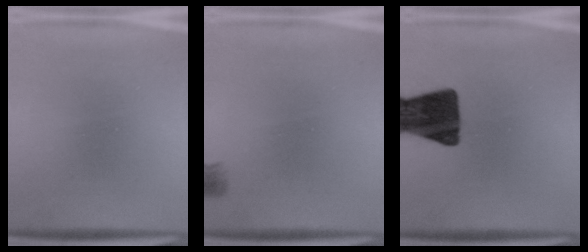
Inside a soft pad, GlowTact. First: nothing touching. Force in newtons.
{"total": 2.9}
{"total": 14.3}